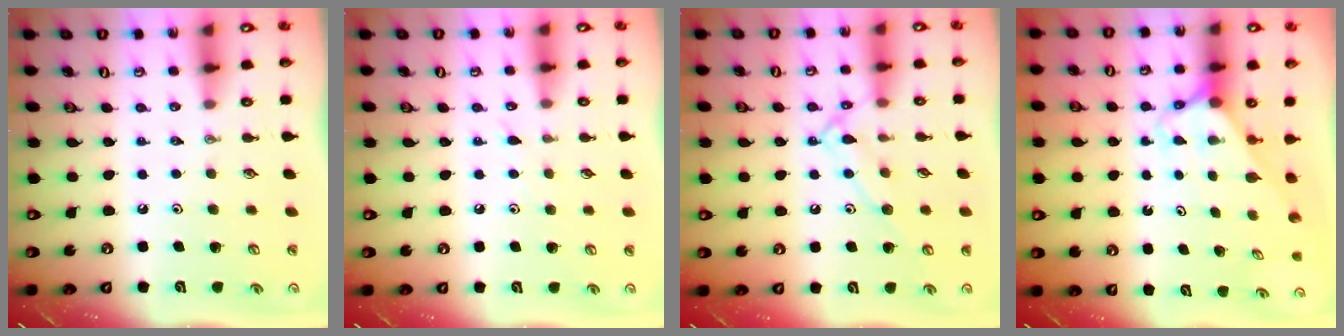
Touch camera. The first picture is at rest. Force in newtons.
{"total": 3.9, "press": 3.8, "slide": 0.5}
{"total": 11.3, "press": 11.3, "slide": 0.7}
{"total": 2.7, "press": 2.7, "slide": 0.2}